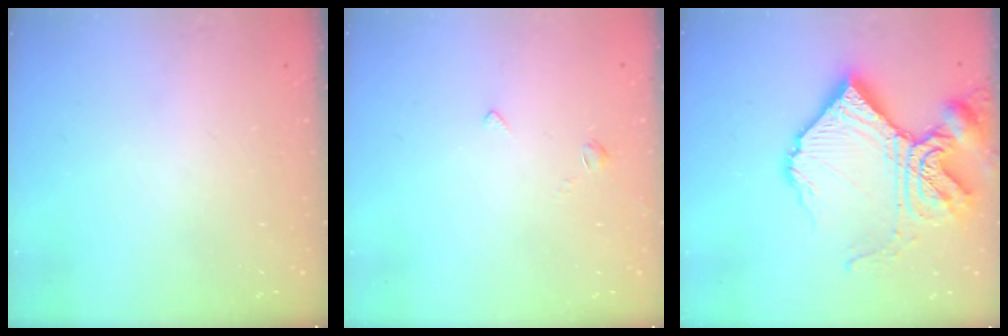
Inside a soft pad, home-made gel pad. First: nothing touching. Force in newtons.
{"total": 2.2, "press": 2.2, "slide": 0.5}
{"total": 19.8, "press": 19.7, "slide": 2.3}